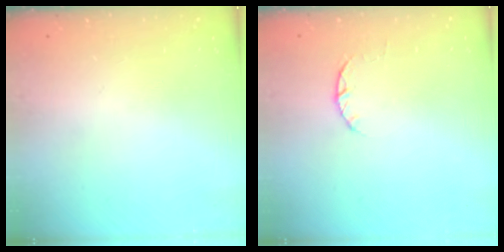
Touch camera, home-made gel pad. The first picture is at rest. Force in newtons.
{"total": 2.3, "press": 2.3, "slide": 0.4}